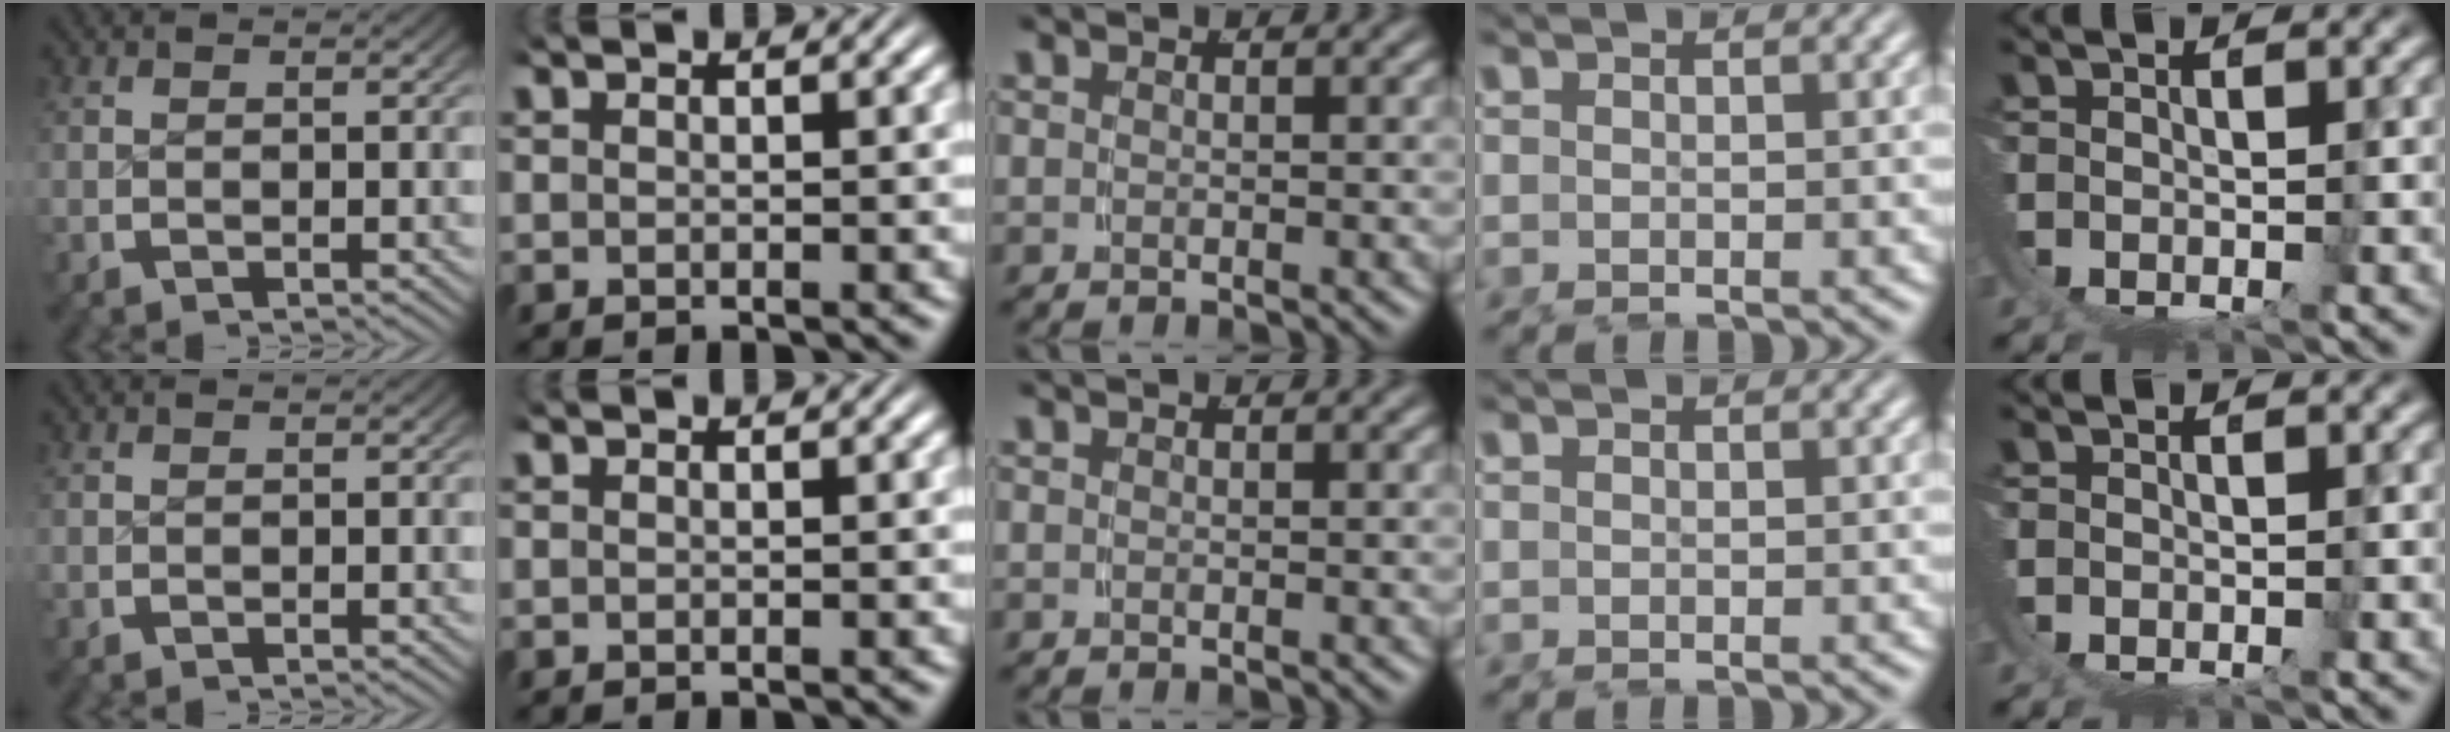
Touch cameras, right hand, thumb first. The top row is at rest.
{}